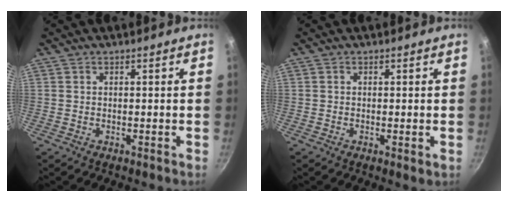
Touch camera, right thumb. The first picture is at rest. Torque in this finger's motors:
{"motor_torque": [-0.58, -0.23, -0.35, -0.21, 0.00]}